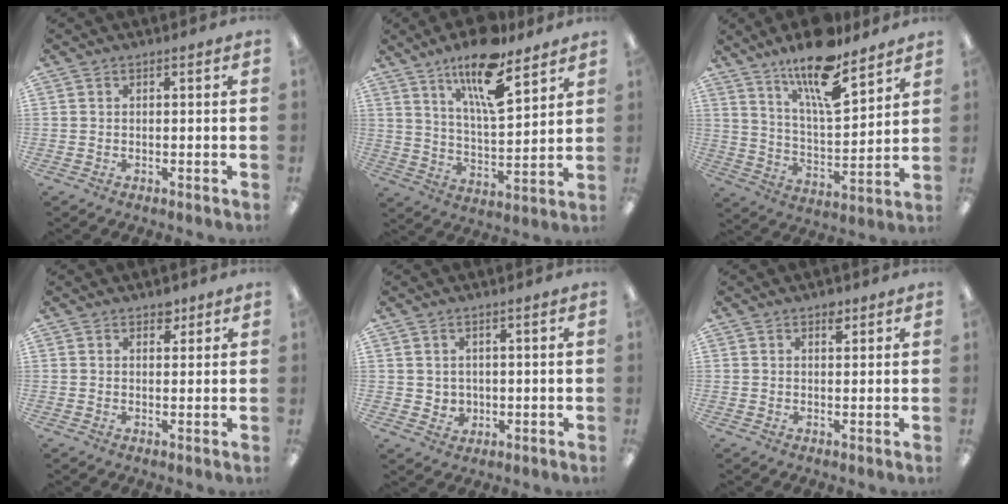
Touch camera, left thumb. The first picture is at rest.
{"total": 16.1, "force": [11.0, 4.9, 10.7], "torque": [-0.182, -0.055, 0.182]}
{"total": 16.2, "force": [12.1, 4.4, 9.8], "torque": [-0.172, -0.068, 0.203]}
{"total": 2.6, "force": [1.9, 1.5, 1.1], "torque": [0.001, -0.007, 0.029]}
{"total": 2.8, "force": [1.7, 2.3, 0.0], "torque": [0.000, -0.006, 0.030]}
{"total": 2.4, "force": [1.6, 1.2, 1.3], "torque": [-0.003, -0.008, 0.023]}